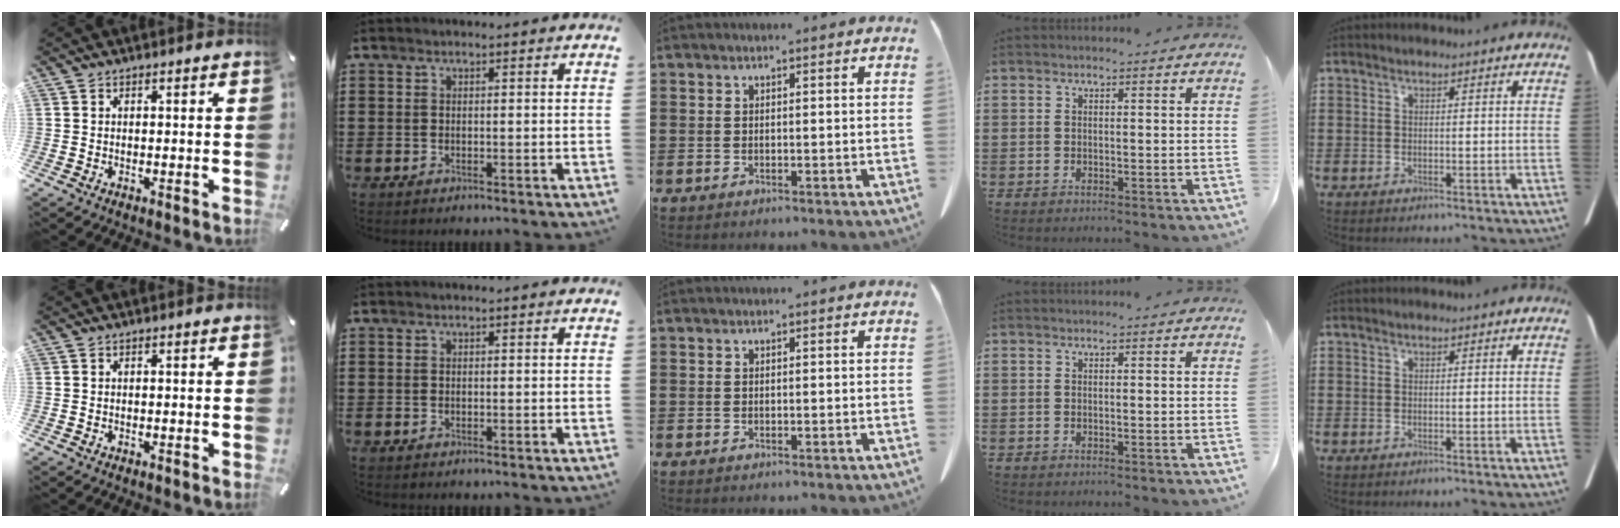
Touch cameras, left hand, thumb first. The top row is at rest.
{}